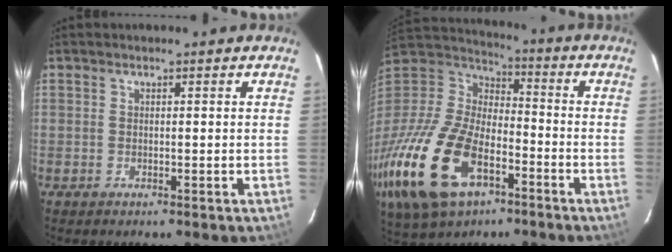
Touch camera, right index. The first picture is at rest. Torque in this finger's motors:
{"motor_torque": [1.58, -0.56, 1.05, 0.18]}